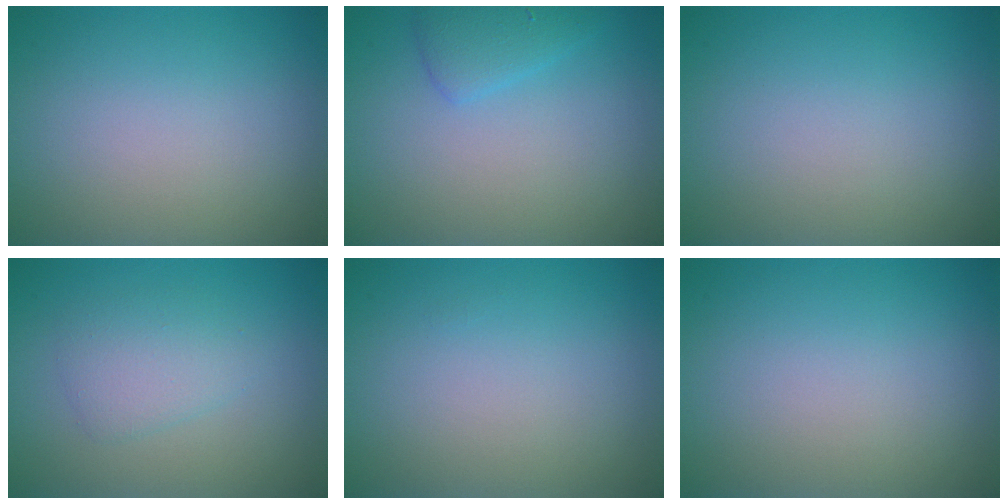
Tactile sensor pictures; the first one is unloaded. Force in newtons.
{"total": 2.0, "press": 2.0, "slide": 0.2}
{"total": 0.0}
{"total": 2.4, "press": 2.4, "slide": 0.0}
{"total": 0.0}
{"total": 0.0}